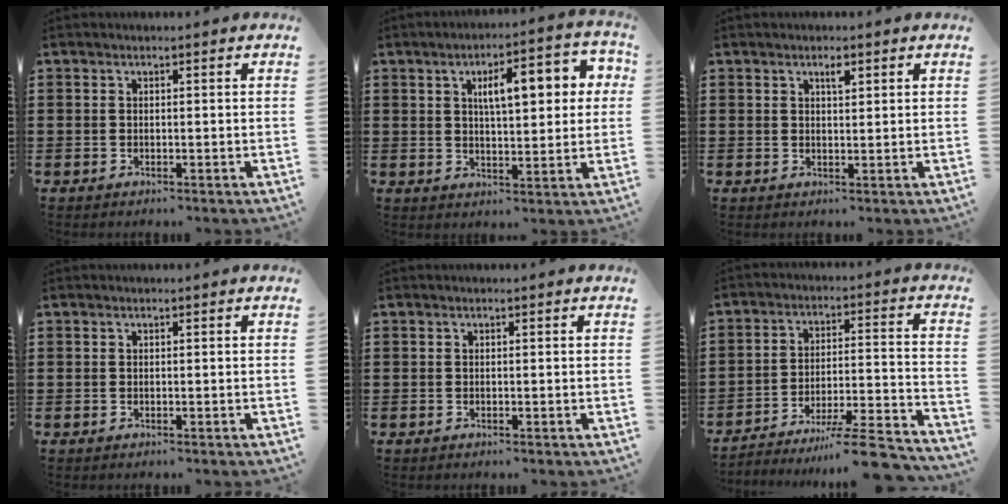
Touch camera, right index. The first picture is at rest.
{"total": 8.6, "force": [2.6, 3.0, 7.6], "torque": [-0.118, -0.001, 0.033]}
{"total": 1.7, "force": [0.9, 0.5, 1.3], "torque": [-0.028, 0.003, 0.015]}
{"total": 0.0}
{"total": 0.0}
{"total": 8.9, "force": [-7.7, 0.6, 4.4], "torque": [-0.058, 0.012, -0.147]}